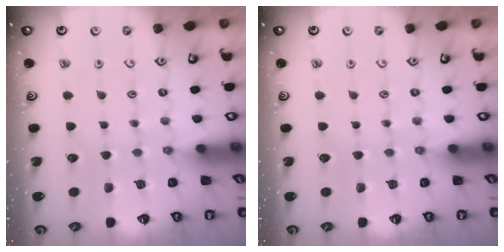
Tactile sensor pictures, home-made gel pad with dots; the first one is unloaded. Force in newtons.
{"total": 0.0}